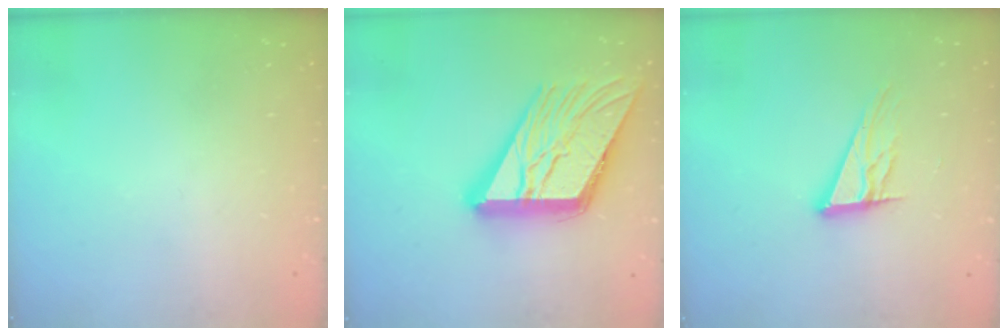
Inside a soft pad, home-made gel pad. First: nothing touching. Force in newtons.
{"total": 21.6, "press": 21.4, "slide": 2.5}
{"total": 11.5, "press": 11.4, "slide": 1.9}